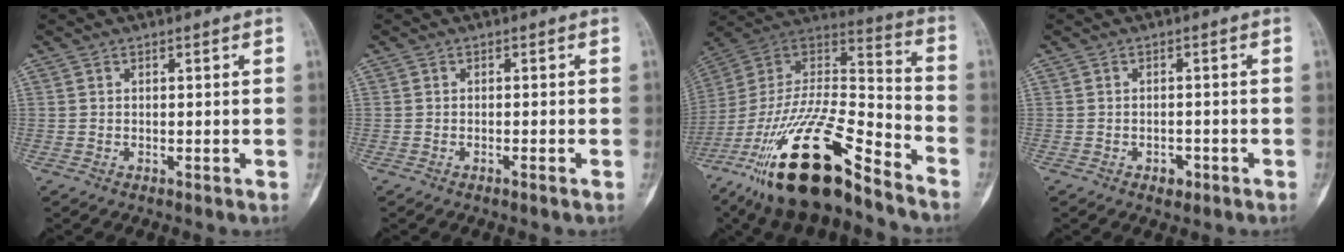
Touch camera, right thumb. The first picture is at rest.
{"total": 1.0, "force": [-0.7, -0.1, 0.8], "torque": [-0.019, 0.004, -0.008]}
{"total": 27.6, "force": [-18.2, 8.1, 19.0], "torque": [-0.382, 0.054, -0.322]}
{"total": 2.2, "force": [-1.2, 1.4, 1.3], "torque": [-0.014, 0.007, -0.014]}